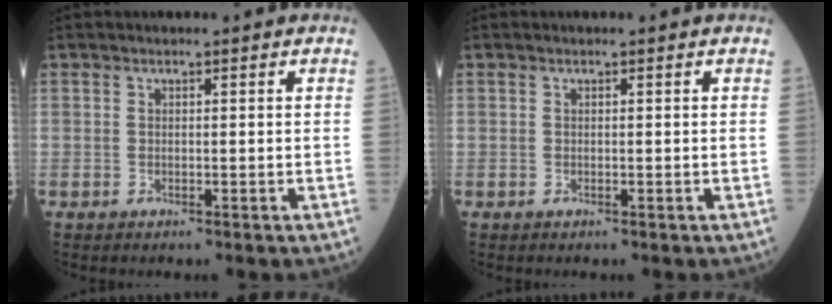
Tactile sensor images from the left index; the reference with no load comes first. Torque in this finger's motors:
{"motor_torque": [-0.01, 0.02, 0.00, 0.00]}